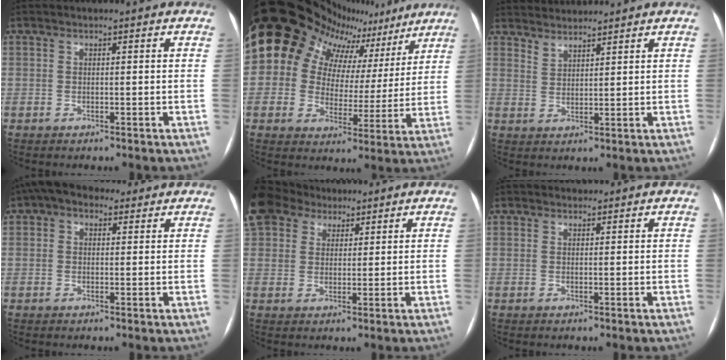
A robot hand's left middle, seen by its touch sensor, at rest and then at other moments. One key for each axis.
{"total": 21.8, "fx": 13.6, "fy": 15.0, "fz": 8.1, "tx": -0.156, "ty": 0.080, "tz": 0.181}
{"total": 5.7, "fx": 5.6, "fy": 0.9, "fz": 0.7, "tx": -0.010, "ty": 0.019, "tz": 0.098}
{"total": 5.0, "fx": 2.8, "fy": 3.3, "fz": 2.6, "tx": -0.049, "ty": 0.039, "tz": 0.046}
{"total": 12.8, "fx": 9.1, "fy": 7.9, "fz": 4.5, "tx": -0.136, "ty": 0.053, "tz": 0.172}
{"total": 0.9, "fx": 0.8, "fy": 0.4, "fz": 0.1, "tx": -0.008, "ty": 0.011, "tz": 0.015}